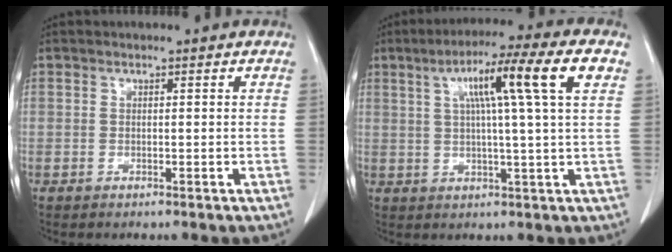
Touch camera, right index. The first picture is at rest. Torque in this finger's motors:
{"motor_torque": [0.86, 0.73, 0.43, 0.09]}